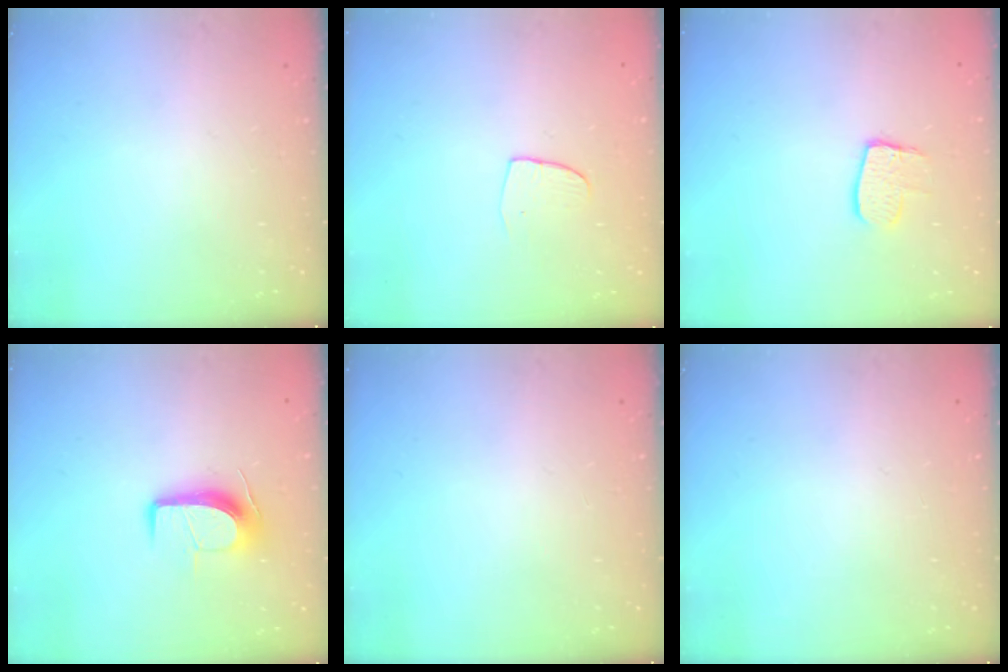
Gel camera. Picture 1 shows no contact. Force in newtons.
{"total": 4.2, "press": 4.2, "slide": 0.3}
{"total": 8.0, "press": 8.0, "slide": 0.5}
{"total": 9.9, "press": 9.9, "slide": 0.6}
{"total": 0.0}
{"total": 0.0}